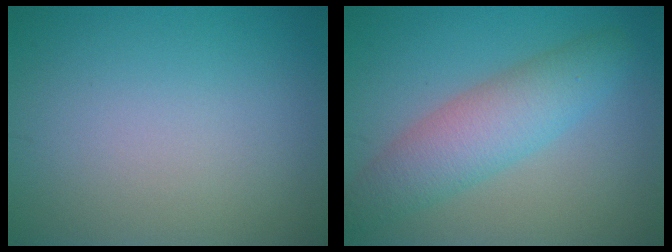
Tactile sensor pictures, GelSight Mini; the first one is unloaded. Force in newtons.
{"total": 5.3, "press": 5.3, "slide": 0.2}